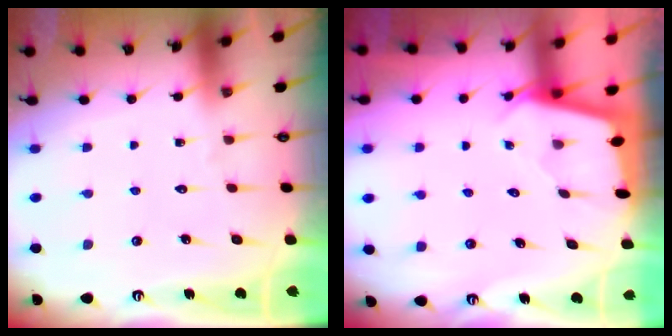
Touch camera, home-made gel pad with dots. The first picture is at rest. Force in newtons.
{"total": 1.8, "press": 1.8, "slide": 0.1}